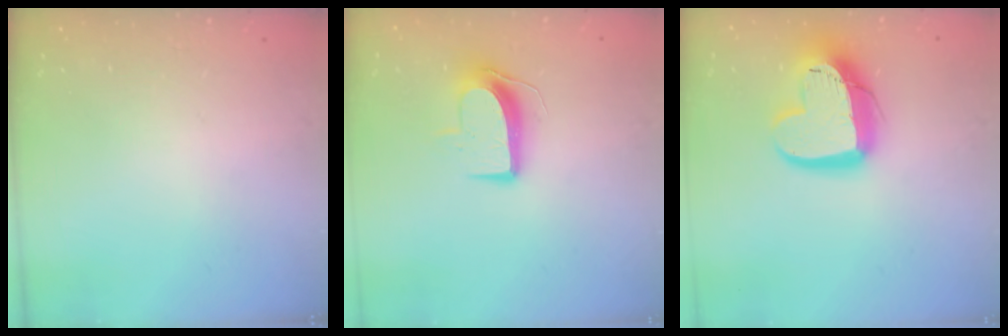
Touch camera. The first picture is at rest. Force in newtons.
{"total": 9.2, "press": 9.2, "slide": 0.3}
{"total": 18.9, "press": 18.8, "slide": 1.5}